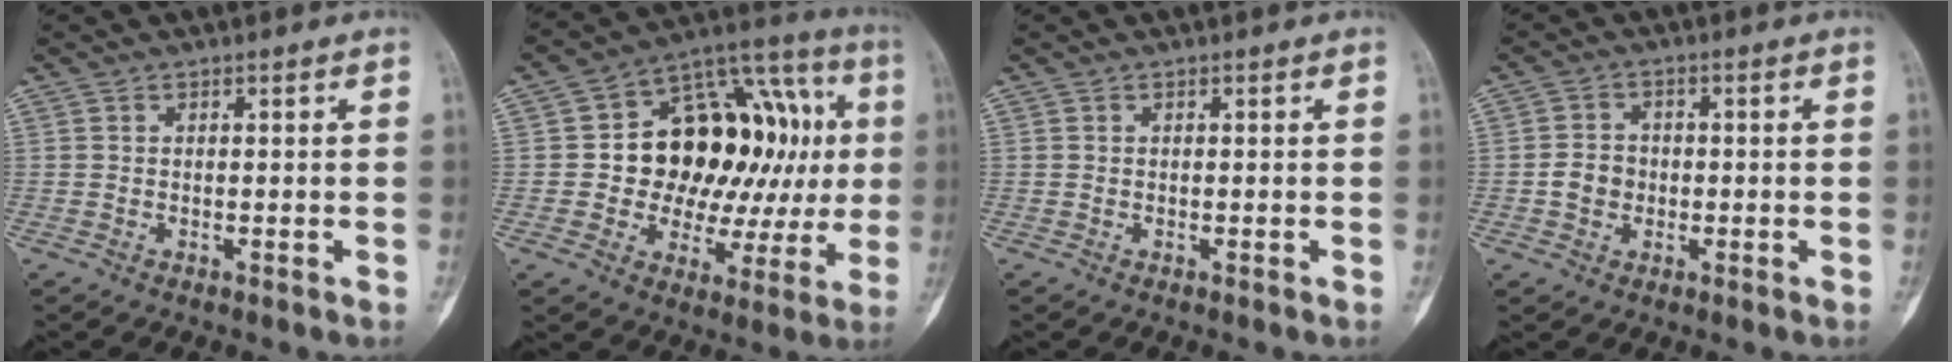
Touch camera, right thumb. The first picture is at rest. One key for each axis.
{"total": 24.9, "fx": 2.0, "fy": 15.9, "fz": 19.1, "tx": -0.210, "ty": 0.043, "tz": 0.037}
{"total": 0.0}
{"total": 4.1, "fx": -0.7, "fy": 3.6, "fz": 2.0, "tx": -0.023, "ty": 0.010, "tz": -0.017}